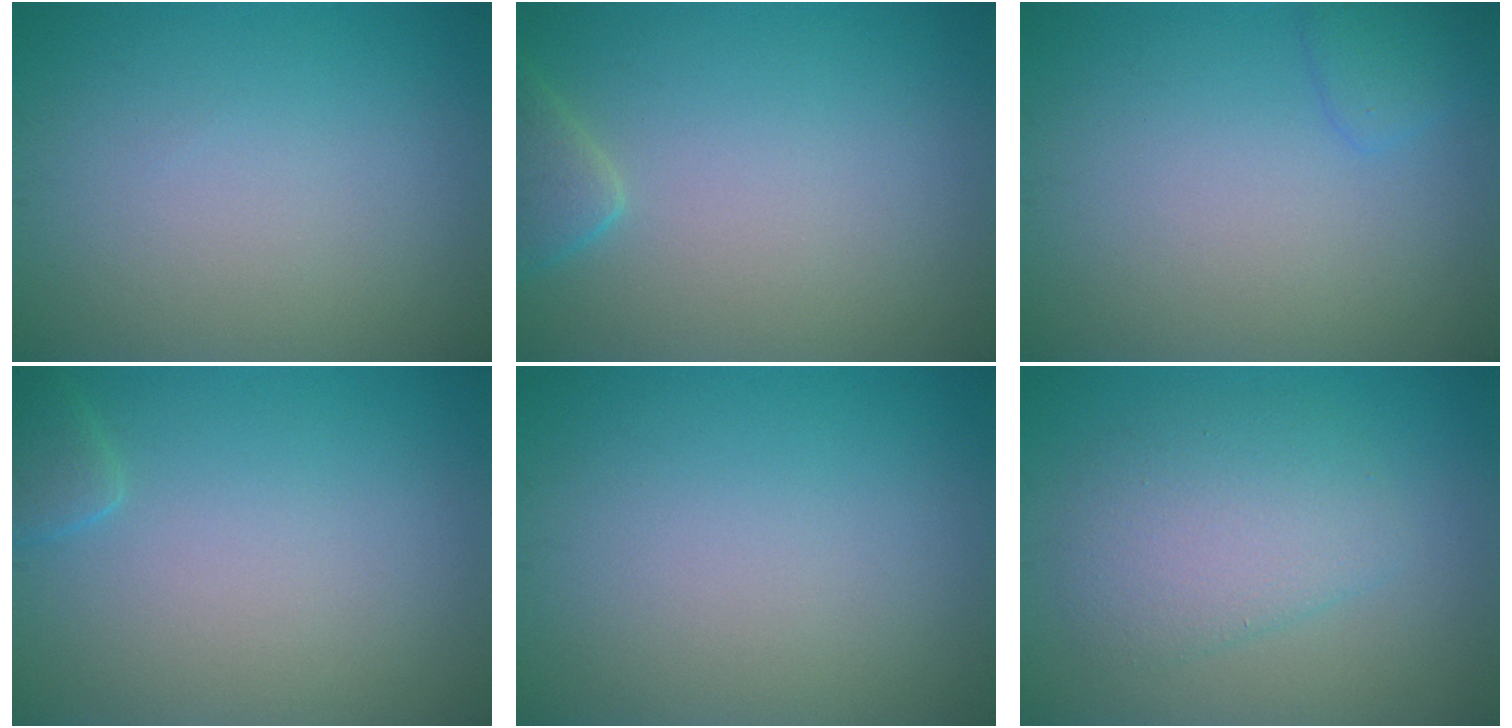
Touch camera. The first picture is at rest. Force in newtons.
{"total": 2.0, "press": 2.0, "slide": 0.2}
{"total": 1.5, "press": 1.4, "slide": 0.1}
{"total": 1.3, "press": 1.3, "slide": 0.1}
{"total": 0.0}
{"total": 4.1, "press": 4.1, "slide": 0.2}